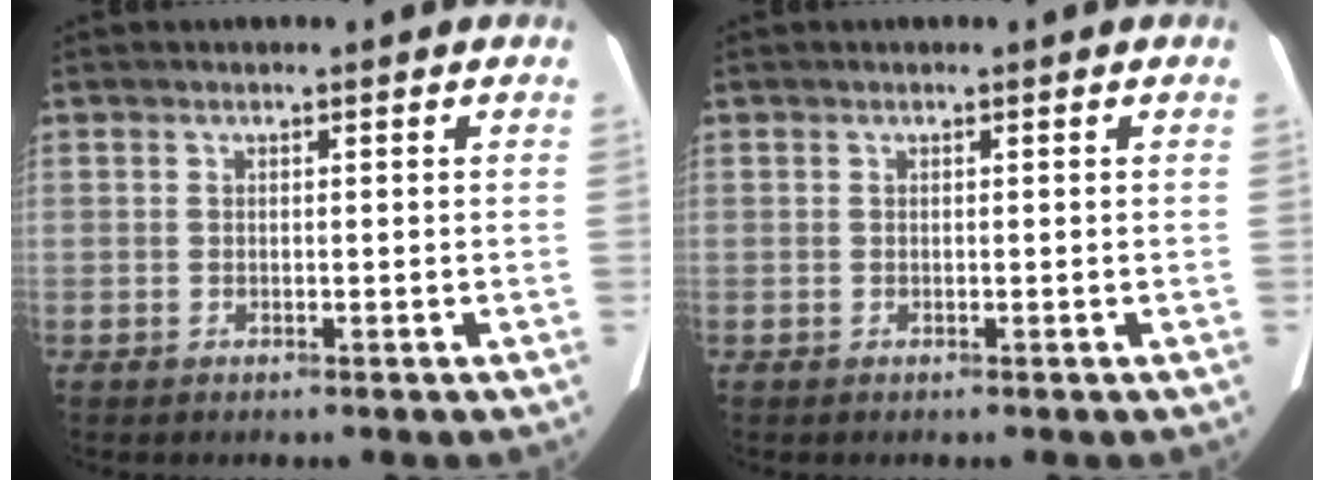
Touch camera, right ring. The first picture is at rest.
{"total": 0.0}